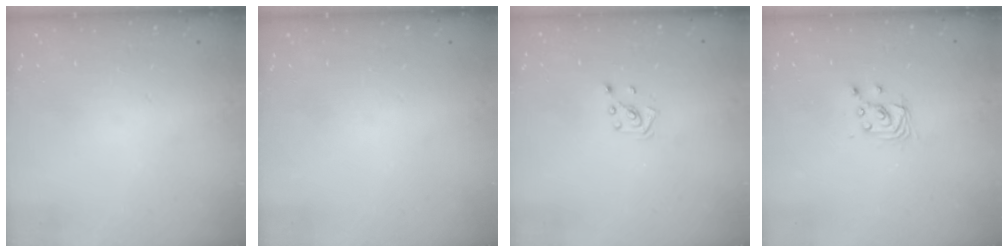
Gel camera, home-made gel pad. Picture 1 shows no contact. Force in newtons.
{"total": 0.0}
{"total": 2.1, "press": 2.0, "slide": 0.3}
{"total": 2.8, "press": 2.8, "slide": 0.2}